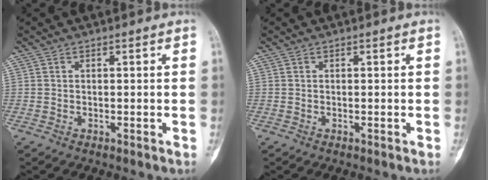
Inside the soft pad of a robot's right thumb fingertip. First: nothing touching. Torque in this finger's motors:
{"motor_torque": [-0.12, 0.41, -0.07, 0.04, 0.03]}